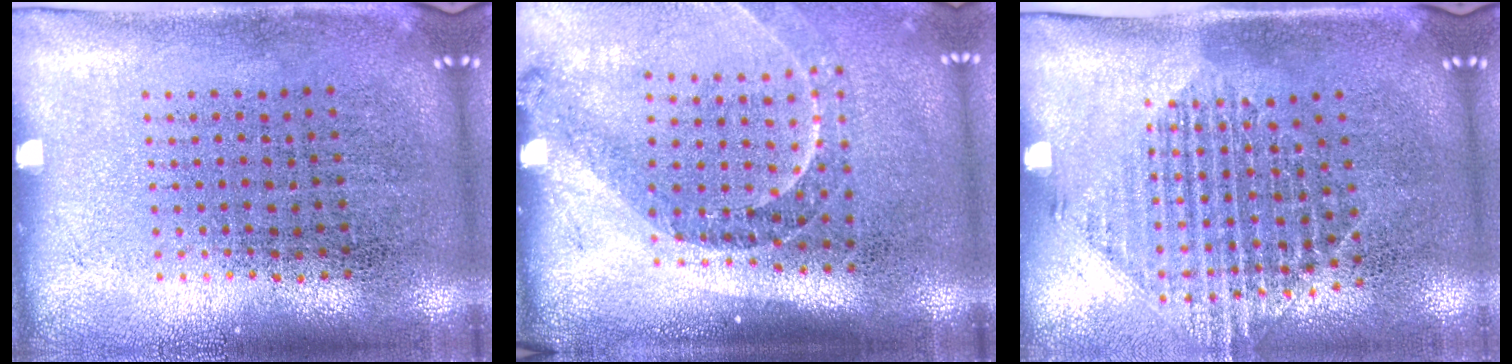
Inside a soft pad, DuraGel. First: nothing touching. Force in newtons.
{"total": 1.4, "press": 1.3, "slide": 0.7}
{"total": 1.6, "press": 1.3, "slide": 0.9}